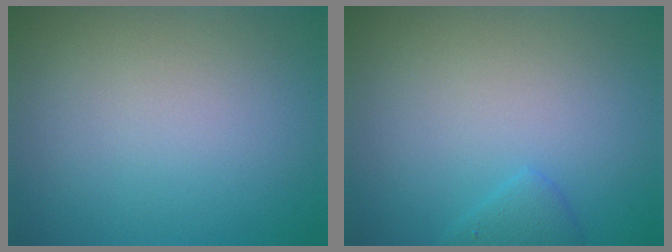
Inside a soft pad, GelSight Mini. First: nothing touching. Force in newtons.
{"total": 1.2, "press": 1.2, "slide": 0.2}